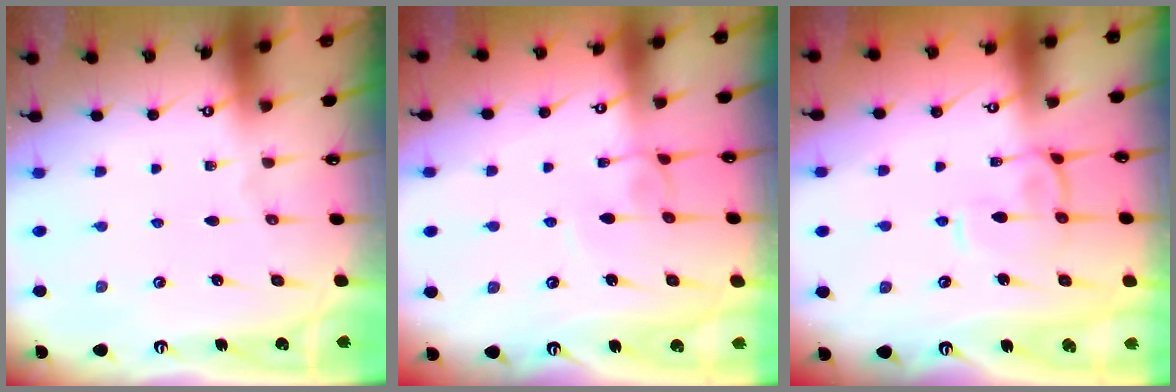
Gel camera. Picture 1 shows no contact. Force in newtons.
{"total": 2.1, "press": 2.1, "slide": 0.1}
{"total": 2.8, "press": 2.7, "slide": 0.7}